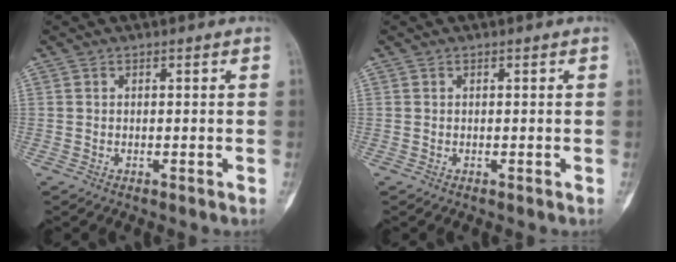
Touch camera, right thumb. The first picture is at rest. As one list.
[{"total": 0.0}]